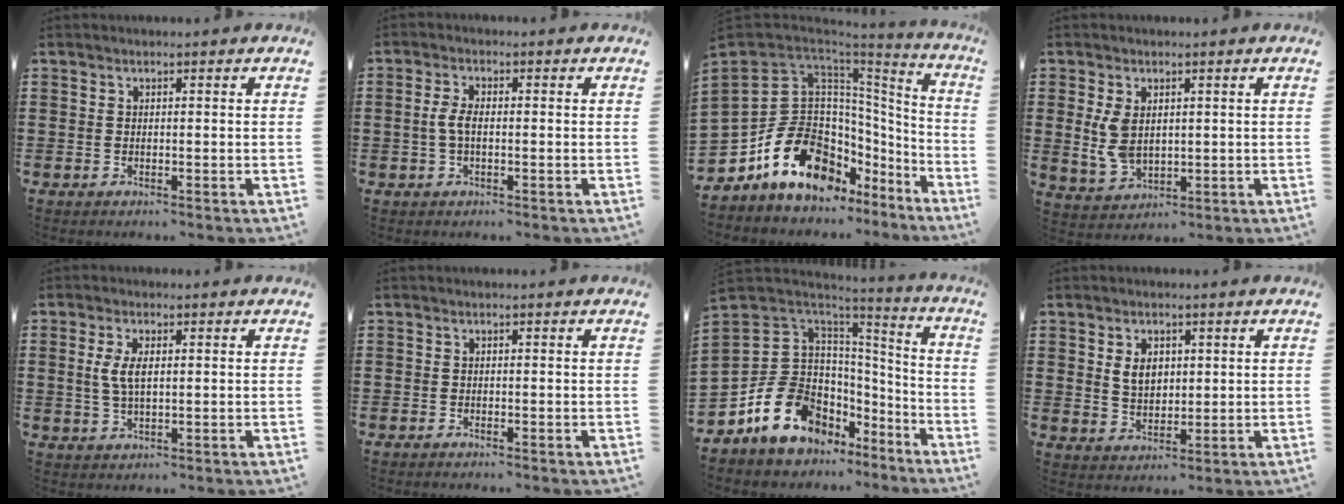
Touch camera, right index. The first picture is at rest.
{"total": 3.1, "force": [-0.3, 1.3, 2.8], "torque": [-0.074, -0.005, -0.013]}
{"total": 17.9, "force": [-6.6, 12.7, 10.8], "torque": [-0.218, 0.008, -0.114]}
{"total": 5.3, "force": [0.9, 3.4, 3.9], "torque": [-0.097, 0.003, 0.015]}
{"total": 4.2, "force": [0.7, 1.9, 3.7], "torque": [-0.084, 0.007, 0.008]}
{"total": 0.6, "force": [-0.6, -0.1, 0.1], "torque": [-0.004, -0.004, -0.011]}
{"total": 13.8, "force": [-6.7, 10.1, 6.7], "torque": [-0.154, 0.017, -0.118]}
{"total": 4.1, "force": [1.1, 2.9, 2.7], "torque": [-0.054, 0.009, 0.017]}